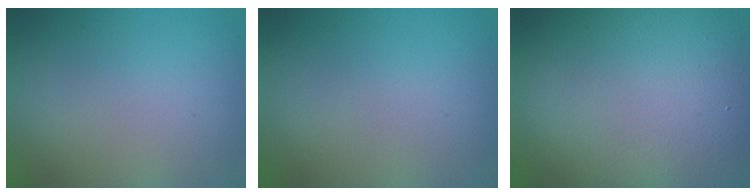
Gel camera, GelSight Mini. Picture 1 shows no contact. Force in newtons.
{"total": 0.0}
{"total": 17.5, "press": 17.5, "slide": 0.8}